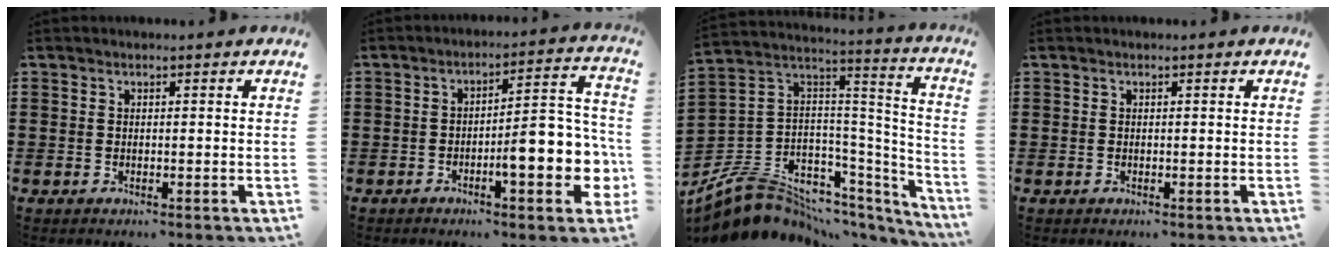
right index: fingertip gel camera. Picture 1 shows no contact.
{"total": 10.4, "force": [-3.0, 3.2, 9.4], "torque": [-0.122, -0.018, -0.054]}
{"total": 8.9, "force": [-5.4, 6.4, 2.8], "torque": [-0.080, -0.005, -0.096]}
{"total": 0.0}